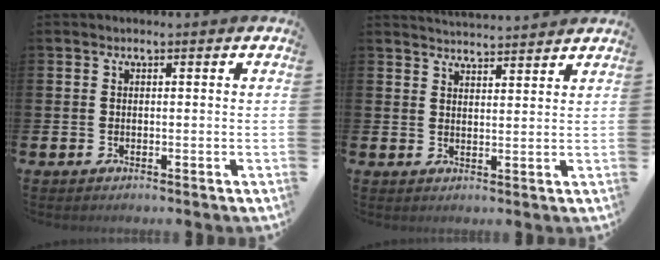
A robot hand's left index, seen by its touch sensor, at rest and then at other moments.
{"total": 3.8, "force": [3.8, 0.0, 0.0], "torque": [0.000, -0.025, 0.067]}